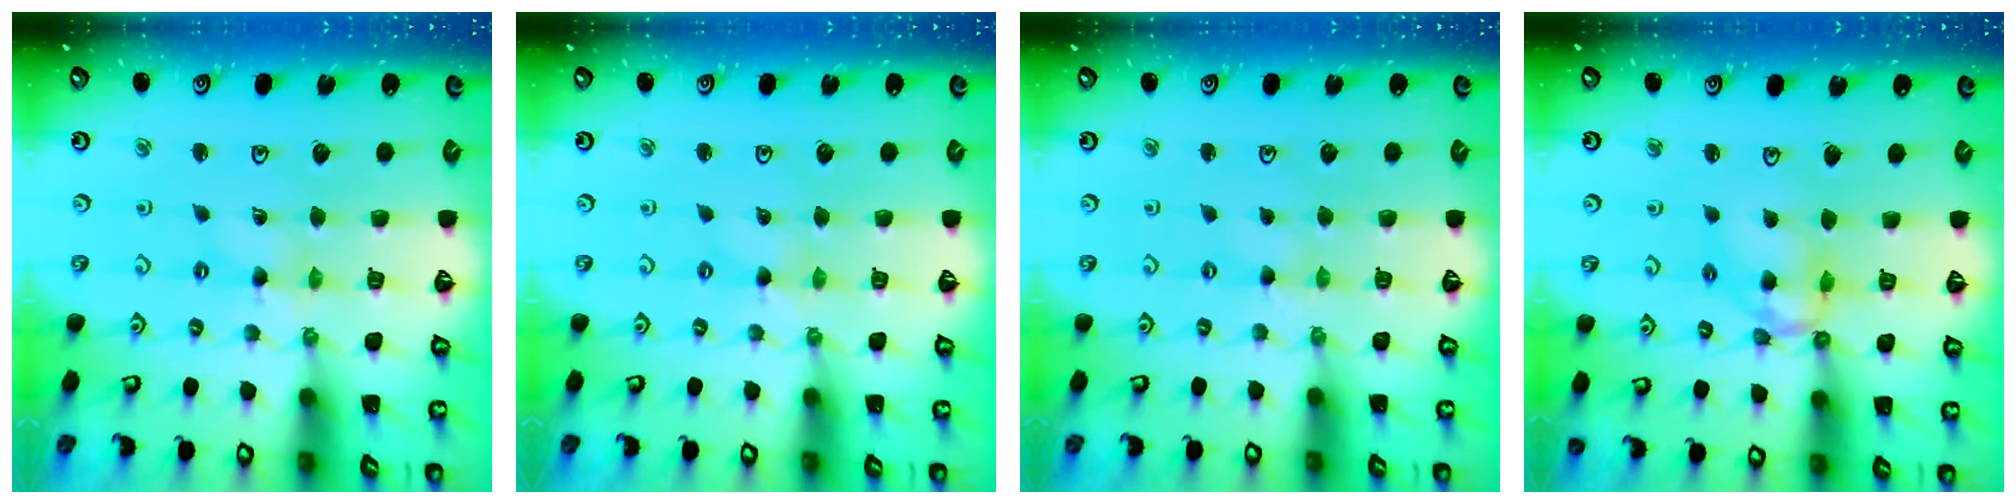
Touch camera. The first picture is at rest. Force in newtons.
{"total": 0.0}
{"total": 0.0}
{"total": 9.7, "press": 9.7, "slide": 0.9}